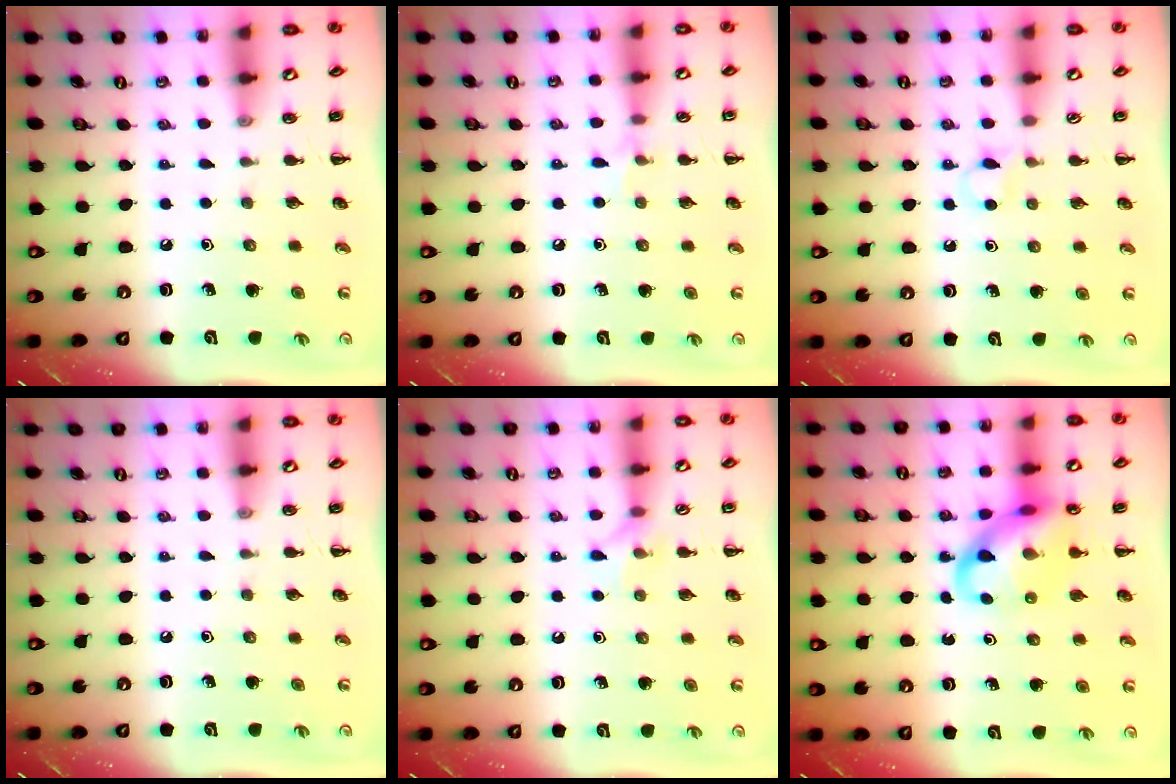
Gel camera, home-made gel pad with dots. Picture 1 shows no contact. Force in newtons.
{"total": 4.3, "press": 4.1, "slide": 1.5}
{"total": 3.6, "press": 3.4, "slide": 1.3}
{"total": 0.0}
{"total": 5.6, "press": 5.5, "slide": 0.6}
{"total": 13.2, "press": 12.9, "slide": 2.9}